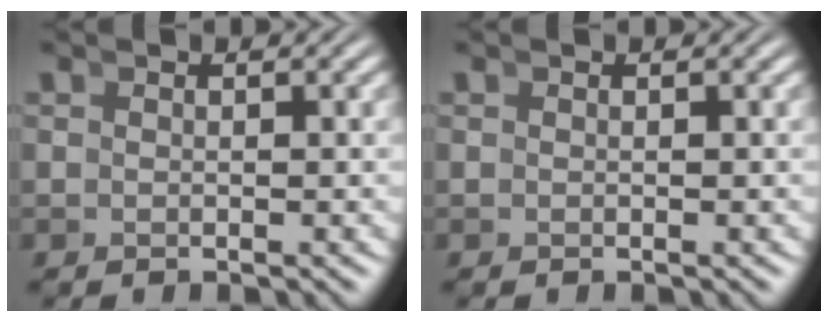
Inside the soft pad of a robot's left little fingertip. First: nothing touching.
{"total": 0.0}